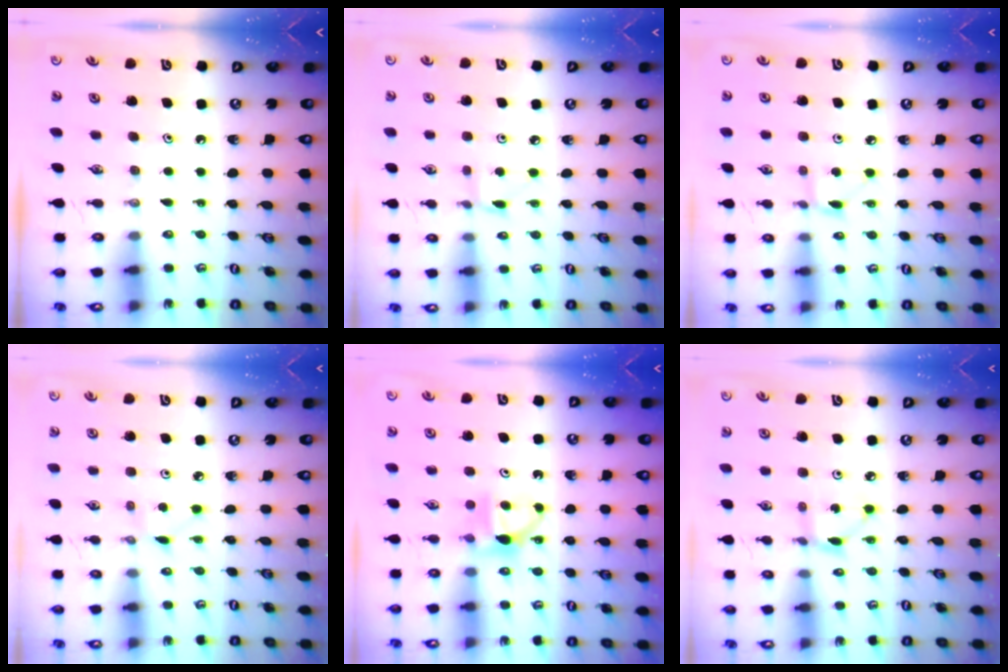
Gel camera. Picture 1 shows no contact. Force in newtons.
{"total": 2.5, "press": 2.4, "slide": 0.3}
{"total": 3.0, "press": 3.0, "slide": 0.4}
{"total": 2.9, "press": 2.9, "slide": 0.3}
{"total": 5.7, "press": 5.6, "slide": 0.8}
{"total": 2.5, "press": 2.5, "slide": 0.1}